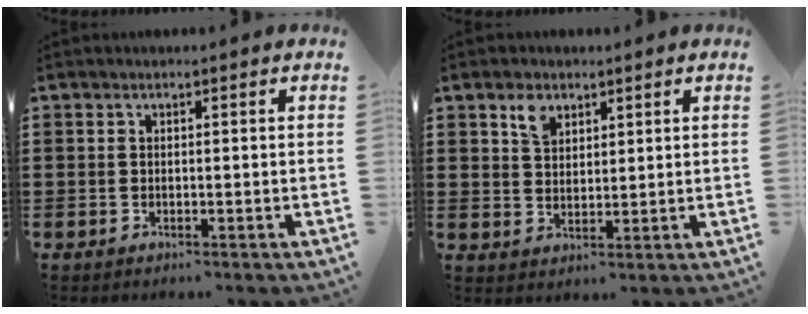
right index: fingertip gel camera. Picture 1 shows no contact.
{"total": 3.5, "force": [2.3, 2.2, 1.6], "torque": [-0.032, 0.003, 0.042]}